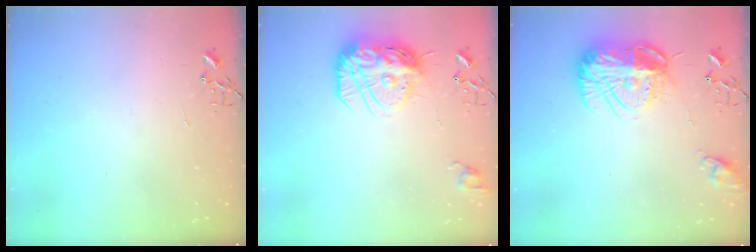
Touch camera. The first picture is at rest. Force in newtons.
{"total": 15.8, "press": 15.8, "slide": 1.4}
{"total": 17.7, "press": 17.6, "slide": 1.6}